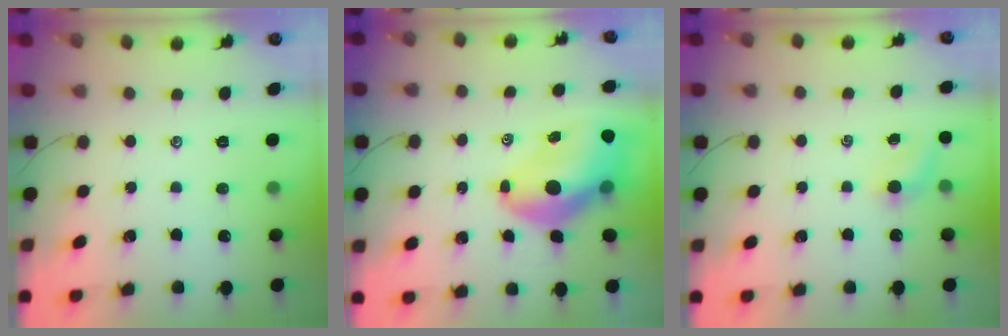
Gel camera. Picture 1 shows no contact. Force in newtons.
{"total": 11.7, "press": 11.3, "slide": 3.3}
{"total": 3.5, "press": 3.4, "slide": 1.1}